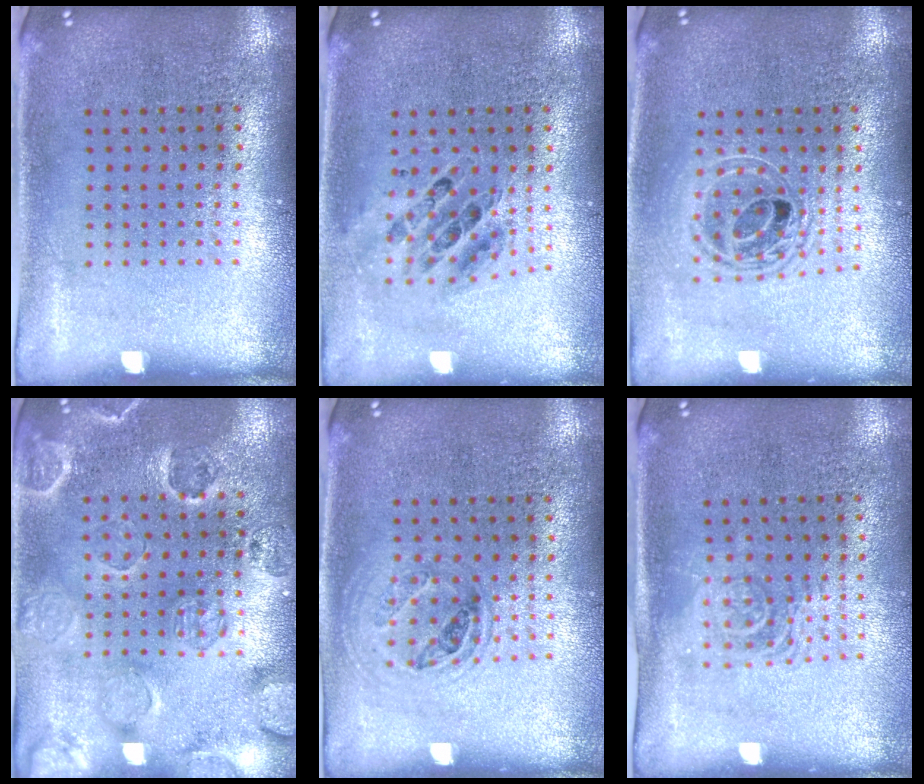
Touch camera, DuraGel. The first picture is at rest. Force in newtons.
{"total": 0.7, "press": 0.7, "slide": 0.1}
{"total": 1.7, "press": 1.4, "slide": 0.9}
{"total": 2.5, "press": 2.2, "slide": 1.1}
{"total": 1.0, "press": 0.9, "slide": 0.3}
{"total": 1.6, "press": 1.4, "slide": 0.7}